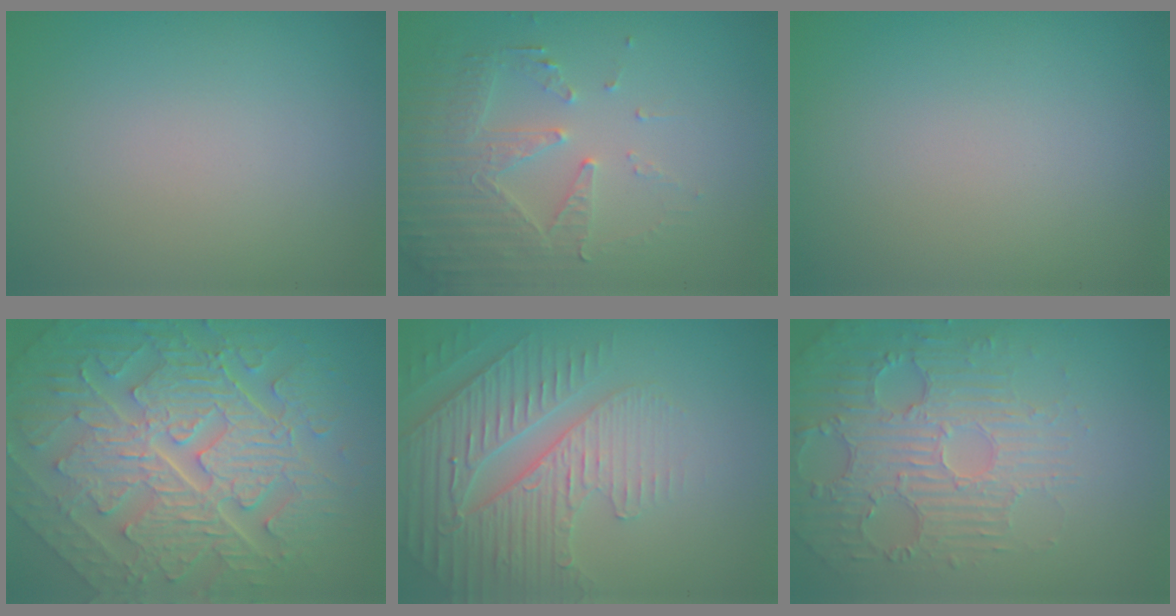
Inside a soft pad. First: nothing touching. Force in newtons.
{"total": 5.3, "press": 3.6, "slide": 4.0}
{"total": 0.0}
{"total": 10.9, "press": 7.4, "slide": 8.0}
{"total": 4.9, "press": 4.4, "slide": 2.0}
{"total": 5.5, "press": 3.8, "slide": 4.0}